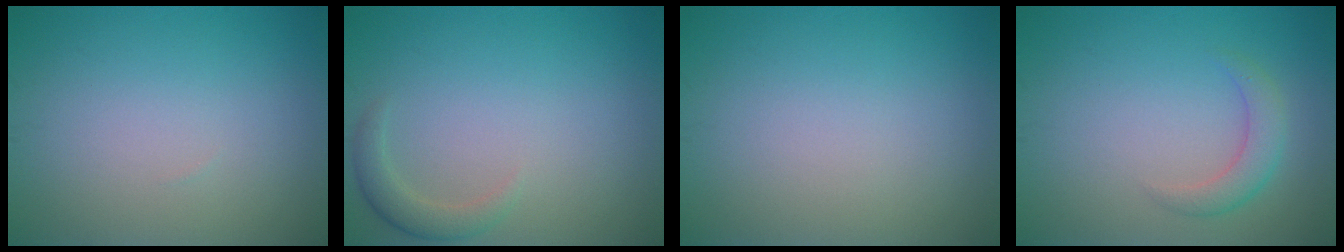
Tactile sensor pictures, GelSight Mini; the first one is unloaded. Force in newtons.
{"total": 1.9, "press": 1.9, "slide": 0.3}
{"total": 0.0}
{"total": 2.3, "press": 2.3, "slide": 0.1}